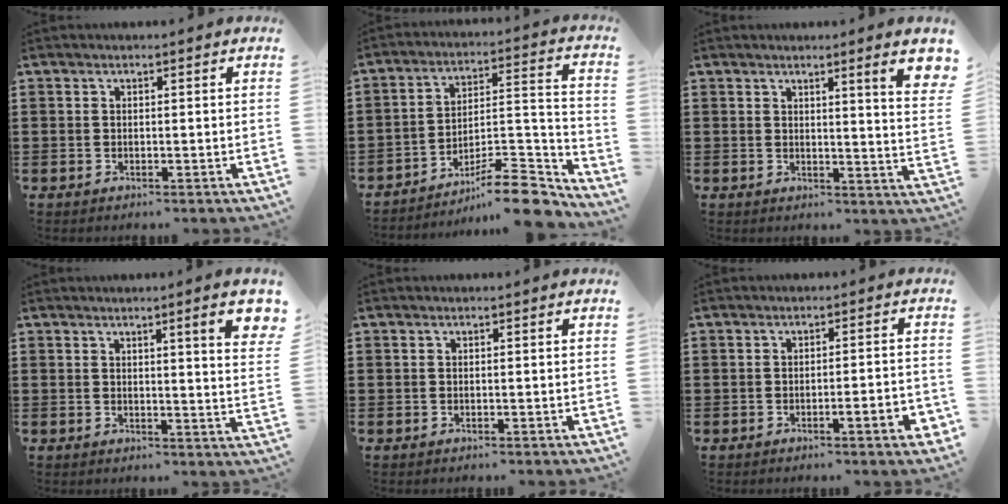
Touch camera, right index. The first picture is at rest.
{"total": 11.3, "force": [-9.2, 2.6, 5.9], "torque": [-0.078, 0.035, -0.173]}
{"total": 4.5, "force": [2.4, -0.3, 3.7], "torque": [-0.064, -0.014, 0.036]}
{"total": 5.7, "force": [2.6, 0.2, 5.1], "torque": [-0.076, -0.008, 0.038]}
{"total": 0.0}
{"total": 3.5, "force": [-1.7, 0.1, 3.1], "torque": [-0.048, -0.006, -0.026]}